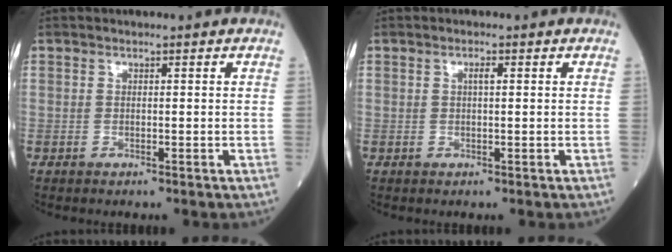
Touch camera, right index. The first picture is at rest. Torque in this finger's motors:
{"motor_torque": [0.08, 0.03, 0.03, 0.03]}